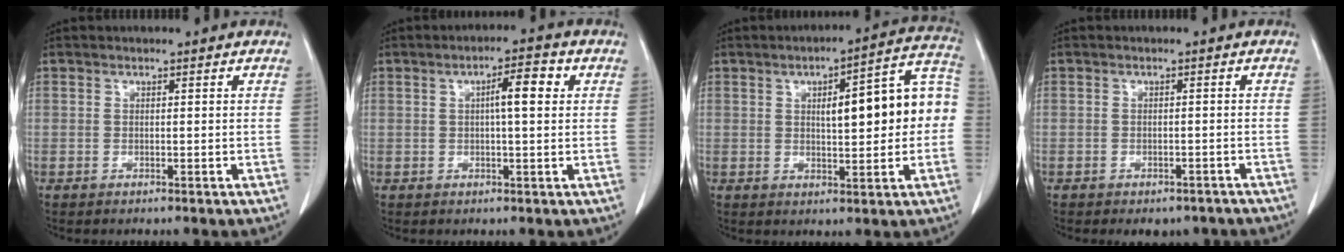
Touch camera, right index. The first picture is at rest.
{"total": 4.9, "force": [1.1, 0.7, 4.7], "torque": [-0.074, 0.010, 0.015]}
{"total": 13.9, "force": [1.0, 3.5, 13.4], "torque": [-0.174, 0.043, 0.017]}
{"total": 5.2, "force": [-4.3, 2.5, 1.4], "torque": [-0.005, 0.008, -0.047]}